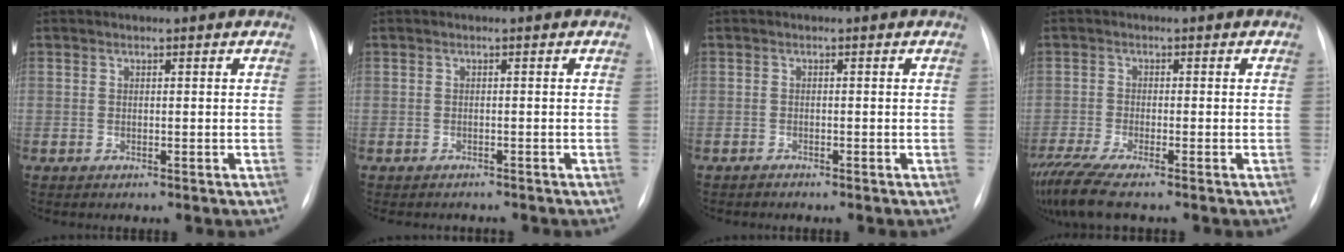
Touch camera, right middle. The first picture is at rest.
{"total": 3.4, "force": [-3.2, 1.1, 0.8], "torque": [-0.009, -0.005, -0.036]}
{"total": 0.5, "force": [-0.5, 0.0, -0.1], "torque": [-0.011, -0.005, -0.010]}
{"total": 7.2, "force": [-5.8, 0.0, 4.4], "torque": [-0.090, -0.025, -0.103]}